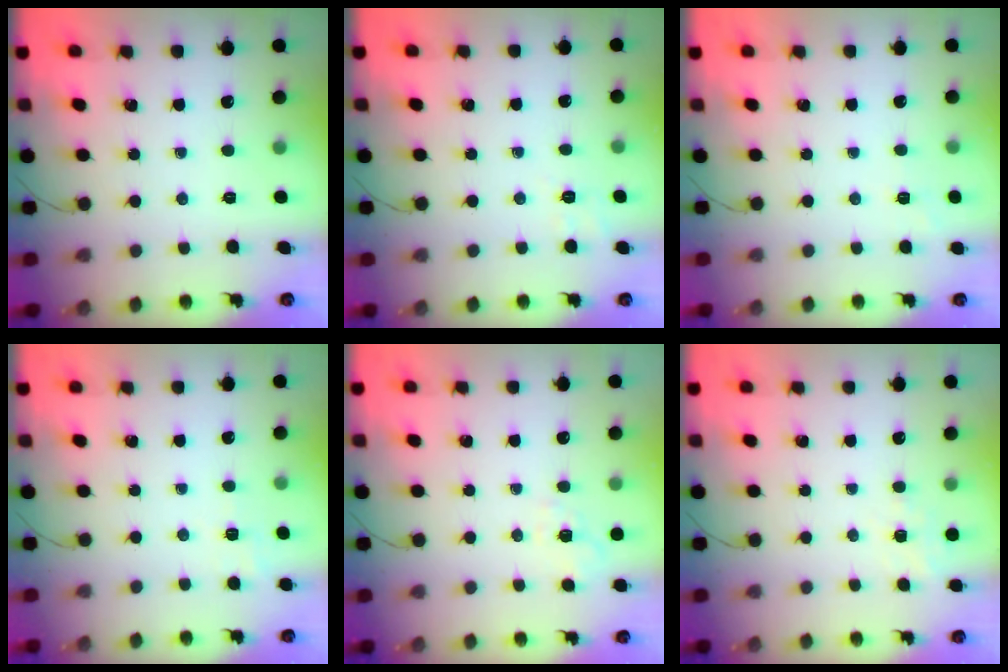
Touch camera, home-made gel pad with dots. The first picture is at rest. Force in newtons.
{"total": 2.9, "press": 2.3, "slide": 1.9}
{"total": 3.5, "press": 3.2, "slide": 1.5}
{"total": 2.6, "press": 2.1, "slide": 1.6}
{"total": 1.9, "press": 0.8, "slide": 1.8}
{"total": 5.2, "press": 4.9, "slide": 1.9}